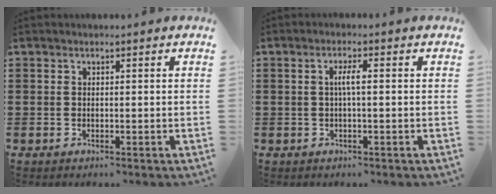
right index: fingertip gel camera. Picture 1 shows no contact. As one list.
[{"total": 2.6, "force": [0.0, 0.3, 2.6], "torque": [-0.049, 0.000, -0.003]}]